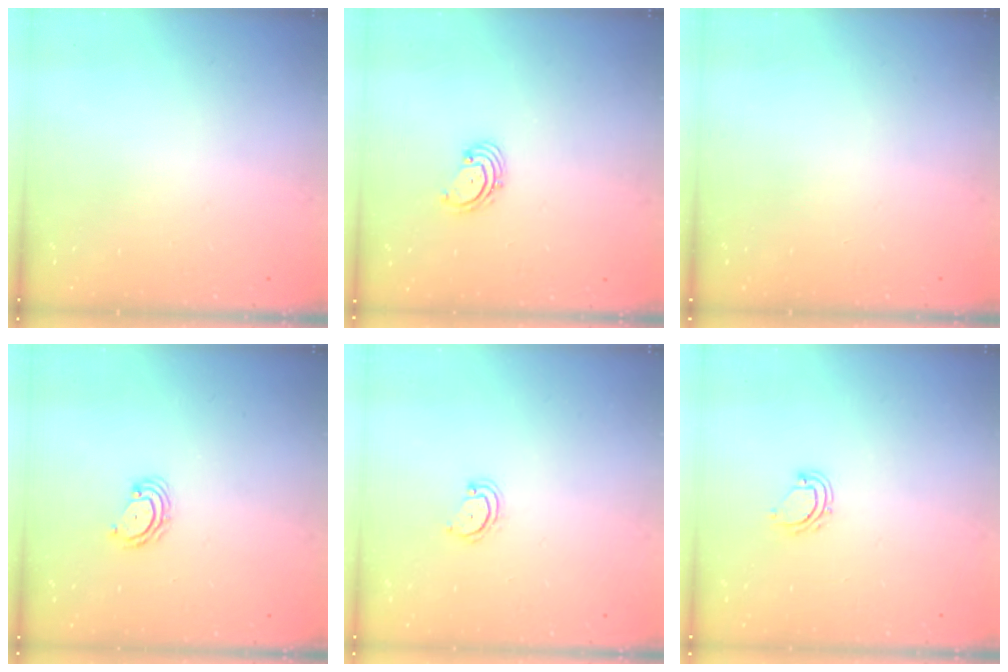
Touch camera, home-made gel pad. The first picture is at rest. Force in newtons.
{"total": 2.0, "press": 1.9, "slide": 0.6}
{"total": 0.0}
{"total": 4.1, "press": 4.1, "slide": 0.4}
{"total": 3.4, "press": 3.4, "slide": 0.2}
{"total": 5.4, "press": 5.4, "slide": 0.4}